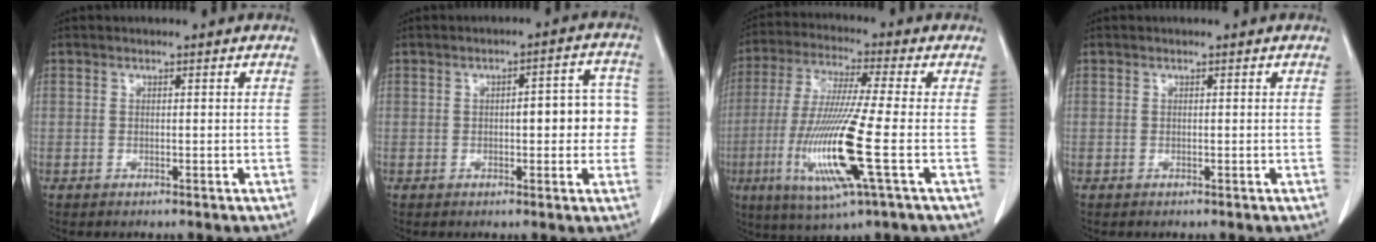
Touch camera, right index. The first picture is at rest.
{"total": 7.7, "force": [0.1, 2.6, 7.2], "torque": [-0.084, 0.025, 0.002]}
{"total": 15.3, "force": [-3.9, 0.0, 14.7], "torque": [-0.307, -0.024, -0.079]}
{"total": 0.0}